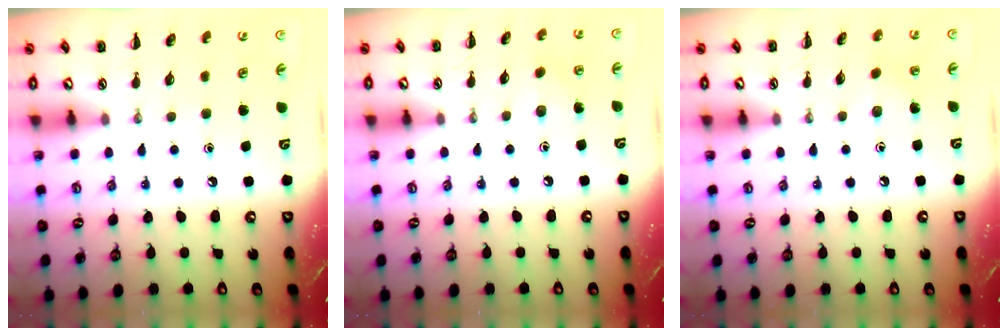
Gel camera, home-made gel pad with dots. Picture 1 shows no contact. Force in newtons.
{"total": 3.4, "press": 3.3, "slide": 1.0}
{"total": 5.0, "press": 4.8, "slide": 1.5}